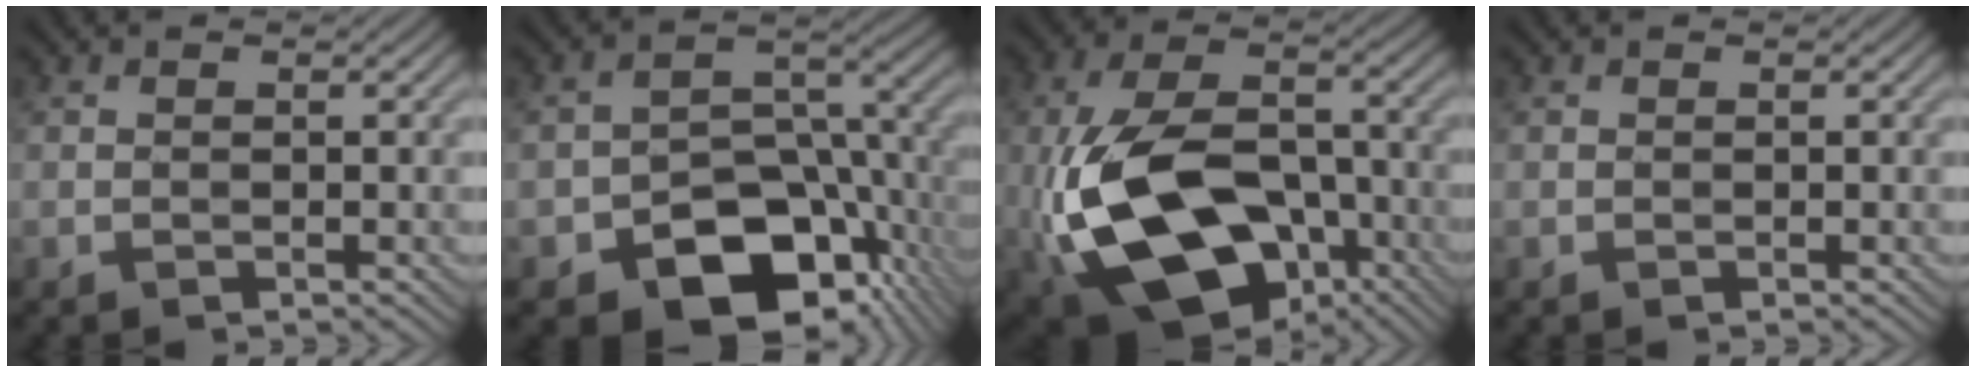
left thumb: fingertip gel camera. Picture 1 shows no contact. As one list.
[{"total": 13.6, "force": [-7.0, 8.3, 8.1], "torque": [-0.110, -0.024, -0.117]}, {"total": 18.3, "force": [-6.6, 10.8, 13.1], "torque": [-0.289, -0.025, -0.113]}, {"total": 0.0}]